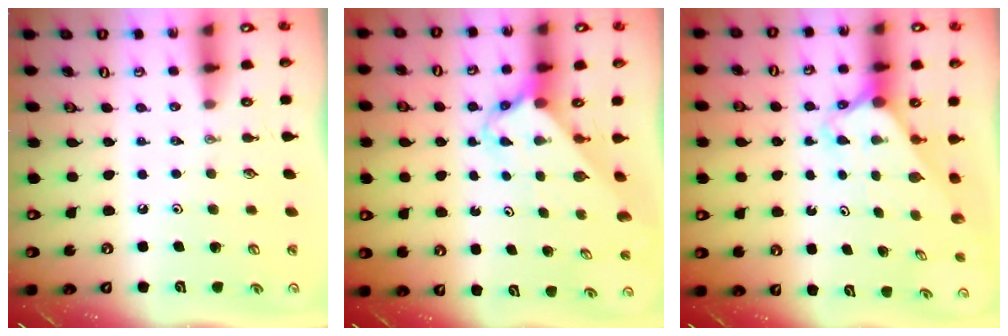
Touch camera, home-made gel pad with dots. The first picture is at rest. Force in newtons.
{"total": 2.6, "press": 2.6, "slide": 0.2}
{"total": 2.3, "press": 2.3, "slide": 0.2}